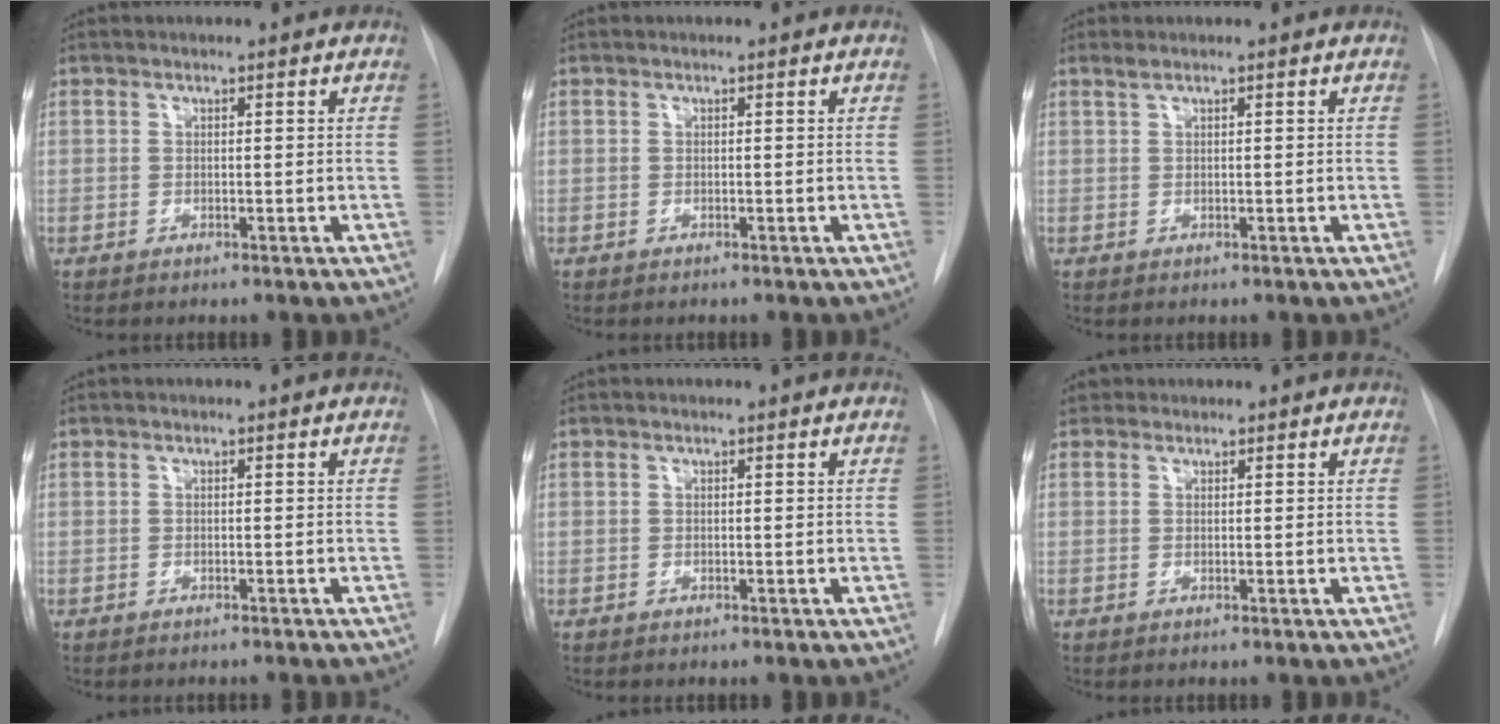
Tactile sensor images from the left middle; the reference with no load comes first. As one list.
[{"total": 0.0}, {"total": 0.8, "force": [0.6, 0.0, 0.5], "torque": [-0.016, 0.011, 0.015]}, {"total": 1.8, "force": [-1.7, 0.1, 0.7], "torque": [-0.010, 0.000, -0.020]}, {"total": 0.0}, {"total": 1.4, "force": [1.0, 1.1, 0.0], "torque": [0.005, 0.013, 0.012]}]